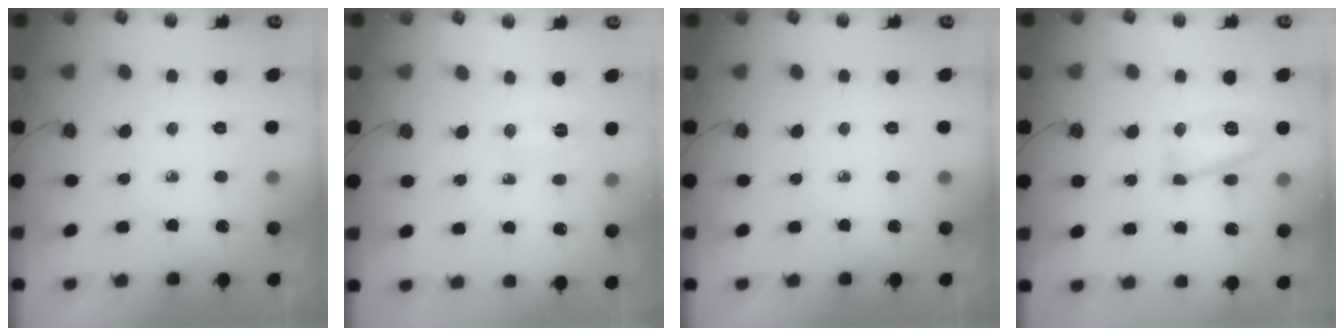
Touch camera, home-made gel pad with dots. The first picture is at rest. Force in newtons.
{"total": 13.3, "press": 3.3, "slide": 12.8}
{"total": 0.0}
{"total": 9.9, "press": 9.9, "slide": 1.1}